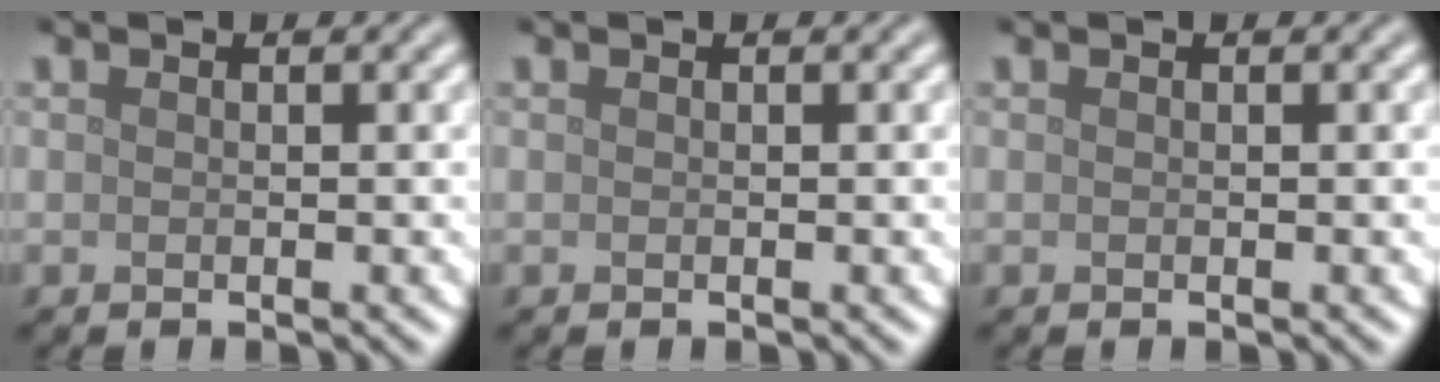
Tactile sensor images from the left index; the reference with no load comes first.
{"total": 0.0}
{"total": 0.0}